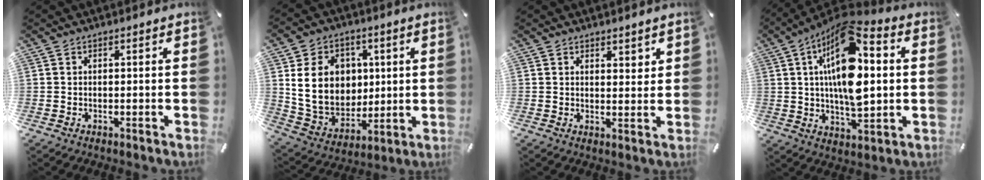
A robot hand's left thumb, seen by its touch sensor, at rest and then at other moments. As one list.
[{"total": 15.3, "force": [3.3, 13.1, 7.2], "torque": [-0.138, -0.004, 0.069]}, {"total": 2.9, "force": [2.4, 1.6, 0.3], "torque": [0.006, -0.014, 0.041]}, {"total": 19.8, "force": [4.9, 9.6, 16.5], "torque": [-0.305, -0.018, 0.073]}]